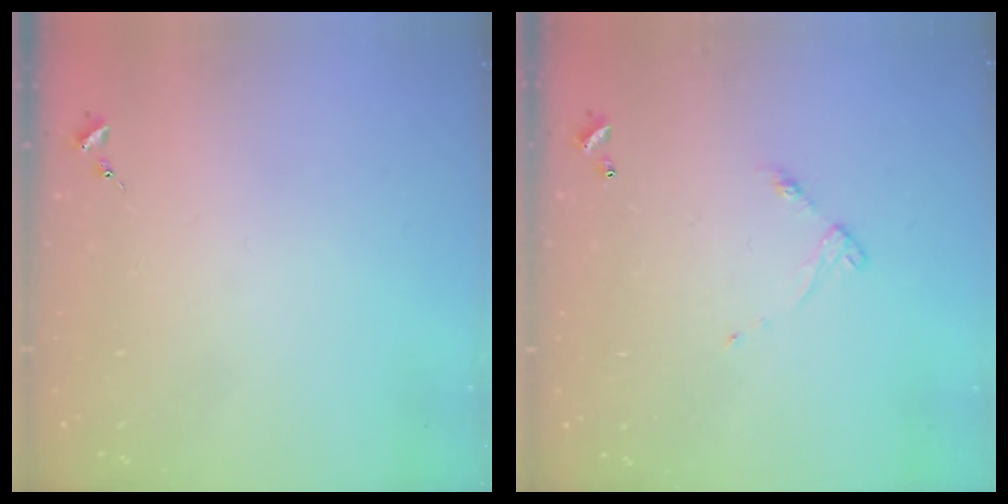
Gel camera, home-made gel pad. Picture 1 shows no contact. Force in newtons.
{"total": 4.2, "press": 4.2, "slide": 0.2}